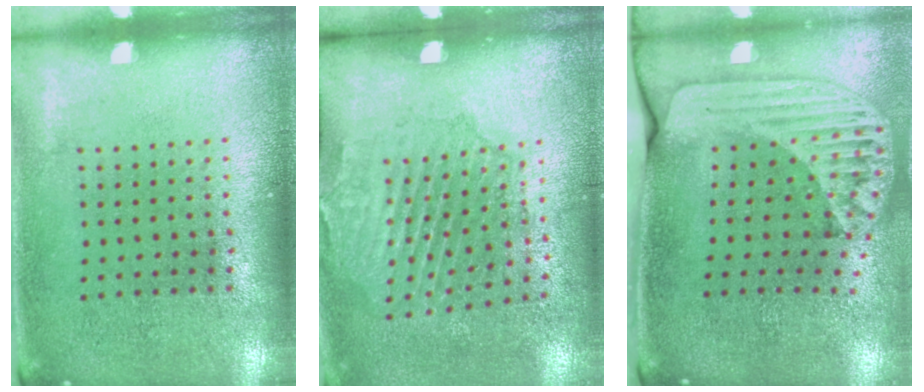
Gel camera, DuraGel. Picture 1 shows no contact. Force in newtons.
{"total": 1.7, "press": 1.4, "slide": 0.8}
{"total": 2.4, "press": 1.8, "slide": 1.7}